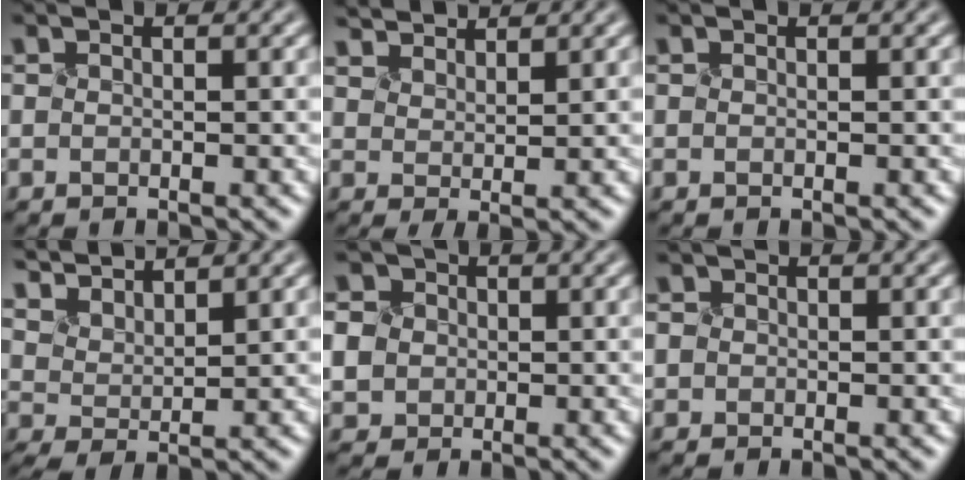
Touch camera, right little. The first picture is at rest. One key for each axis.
{"total": 3.0, "fx": 2.8, "fy": 0.6, "fz": 0.9, "tx": -0.030, "ty": -0.011, "tz": 0.058}
{"total": 0.0}
{"total": 4.5, "fx": 4.0, "fy": 1.0, "fz": 1.8, "tx": -0.054, "ty": -0.003, "tz": 0.082}
{"total": 6.8, "fx": 1.5, "fy": 6.1, "fz": 2.6, "tx": -0.076, "ty": 0.025, "tz": 0.012}
{"total": 1.8, "fx": 0.5, "fy": 1.6, "fz": 0.6, "tx": 0.003, "ty": 0.010, "tz": -0.002}